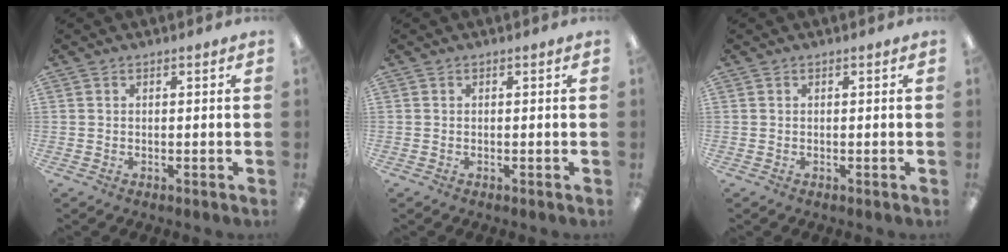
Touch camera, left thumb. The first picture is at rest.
{"total": 0.0}
{"total": 0.0}